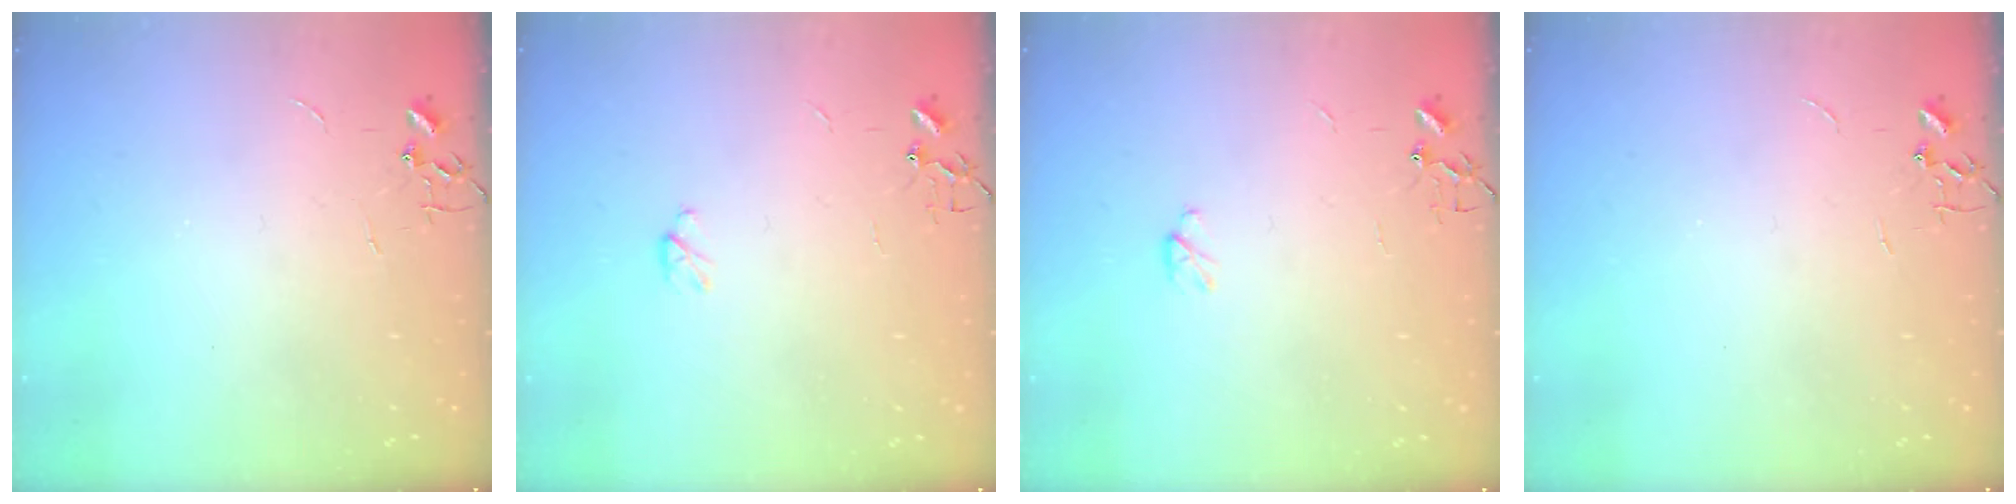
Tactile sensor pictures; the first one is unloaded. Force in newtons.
{"total": 3.4, "press": 3.3, "slide": 0.4}
{"total": 3.4, "press": 3.3, "slide": 0.4}
{"total": 0.0}